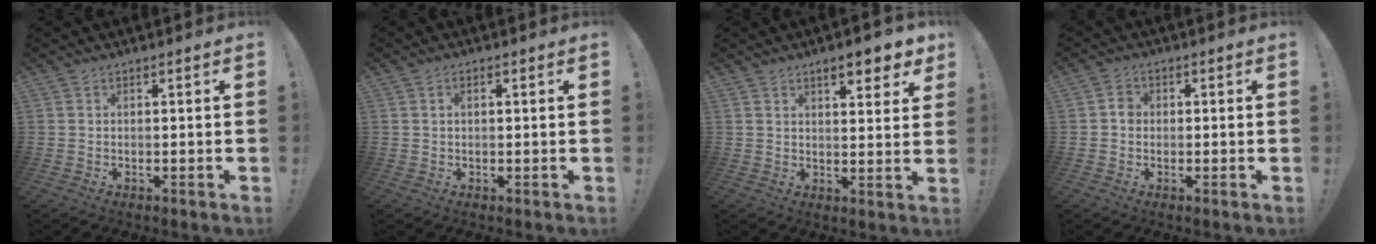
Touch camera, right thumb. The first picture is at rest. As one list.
[{"total": 1.0, "force": [0.2, 0.5, 0.9], "torque": [-0.009, 0.000, 0.002]}, {"total": 7.4, "force": [4.9, 2.2, 5.2], "torque": [-0.059, -0.026, 0.078]}, {"total": 2.7, "force": [-0.4, 2.4, 1.3], "torque": [-0.014, 0.008, -0.009]}]